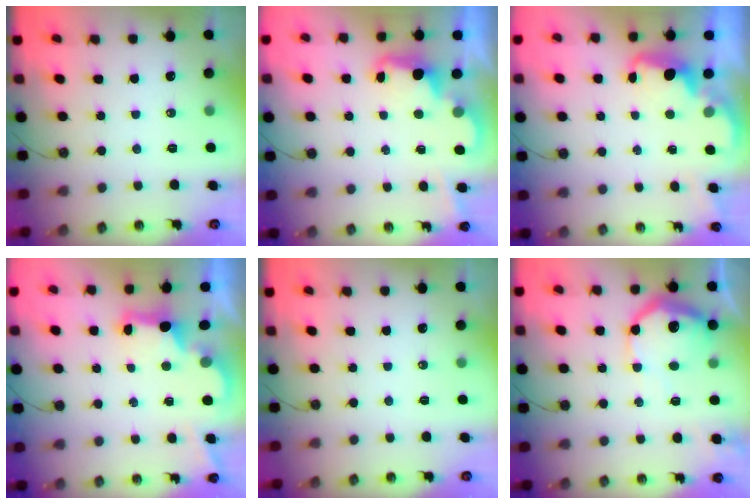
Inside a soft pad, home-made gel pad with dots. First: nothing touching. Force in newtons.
{"total": 2.6, "press": 2.5, "slide": 0.6}
{"total": 2.1, "press": 2.0, "slide": 0.6}
{"total": 2.8, "press": 2.7, "slide": 0.9}
{"total": 0.0}
{"total": 17.8, "press": 17.8, "slide": 1.4}